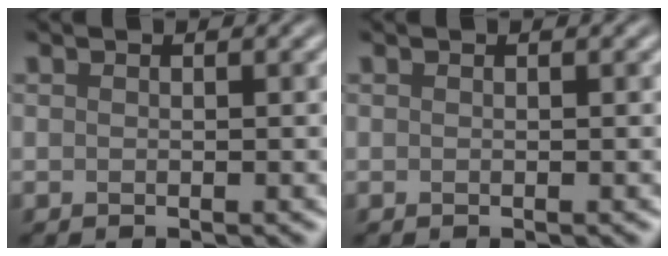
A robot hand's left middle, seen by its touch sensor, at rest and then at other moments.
{"total": 0.0}